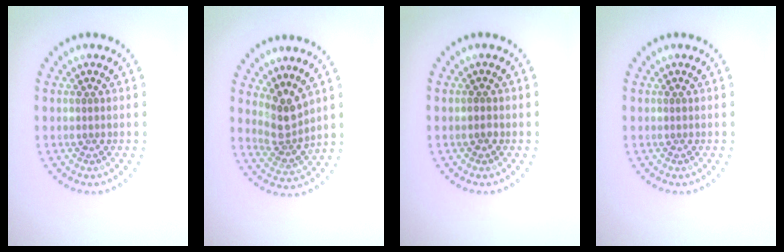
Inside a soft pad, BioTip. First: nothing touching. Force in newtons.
{"total": 2.9, "press": 2.2, "slide": 1.9}
{"total": 0.8, "press": 0.8, "slide": 0.1}
{"total": 0.0}